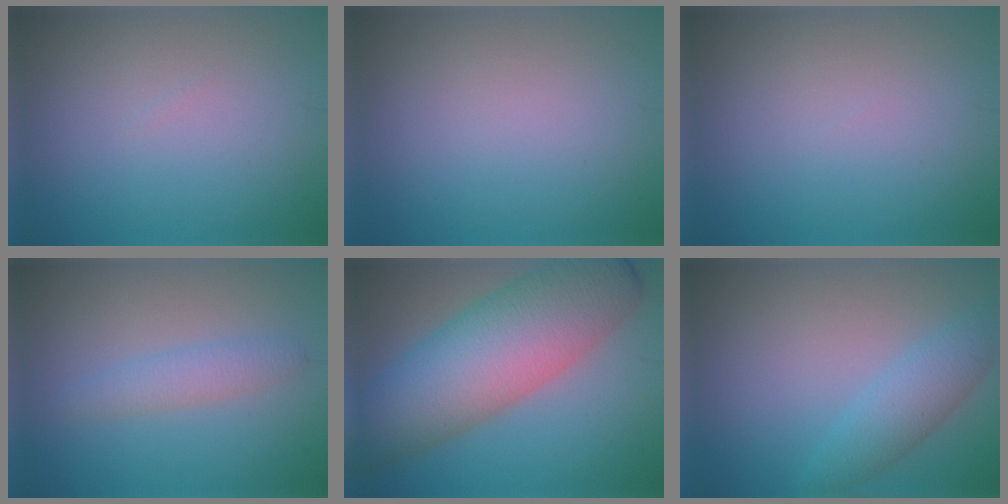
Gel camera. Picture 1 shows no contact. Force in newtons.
{"total": 0.0}
{"total": 0.0}
{"total": 2.1, "press": 2.1, "slide": 0.2}
{"total": 12.0, "press": 12.0, "slide": 0.5}
{"total": 3.3, "press": 3.3, "slide": 0.2}